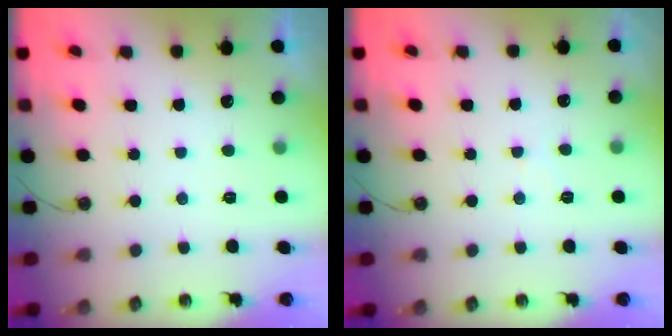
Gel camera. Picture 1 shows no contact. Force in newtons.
{"total": 3.9, "press": 3.8, "slide": 0.6}